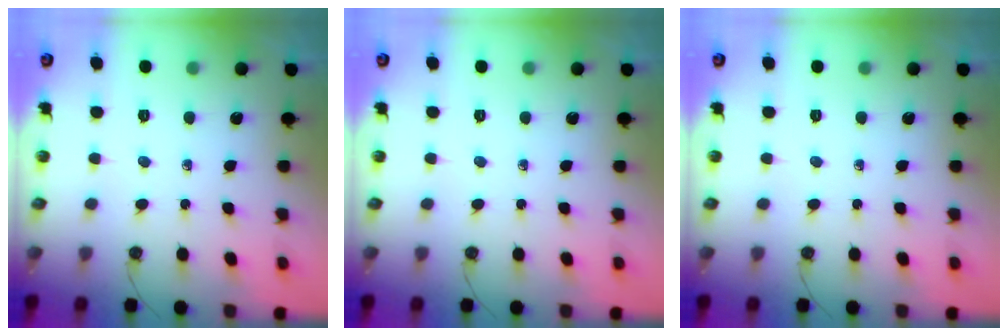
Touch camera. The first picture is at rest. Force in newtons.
{"total": 0.0}
{"total": 0.0}